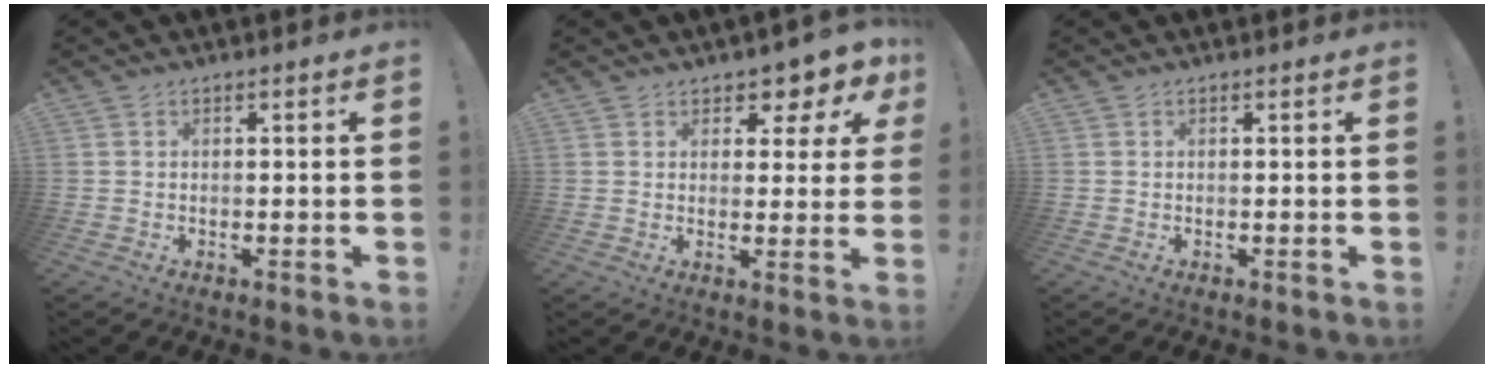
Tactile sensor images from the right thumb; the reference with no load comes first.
{"total": 5.0, "force": [3.4, 3.0, 2.2], "torque": [-0.017, -0.032, 0.057]}
{"total": 0.0}